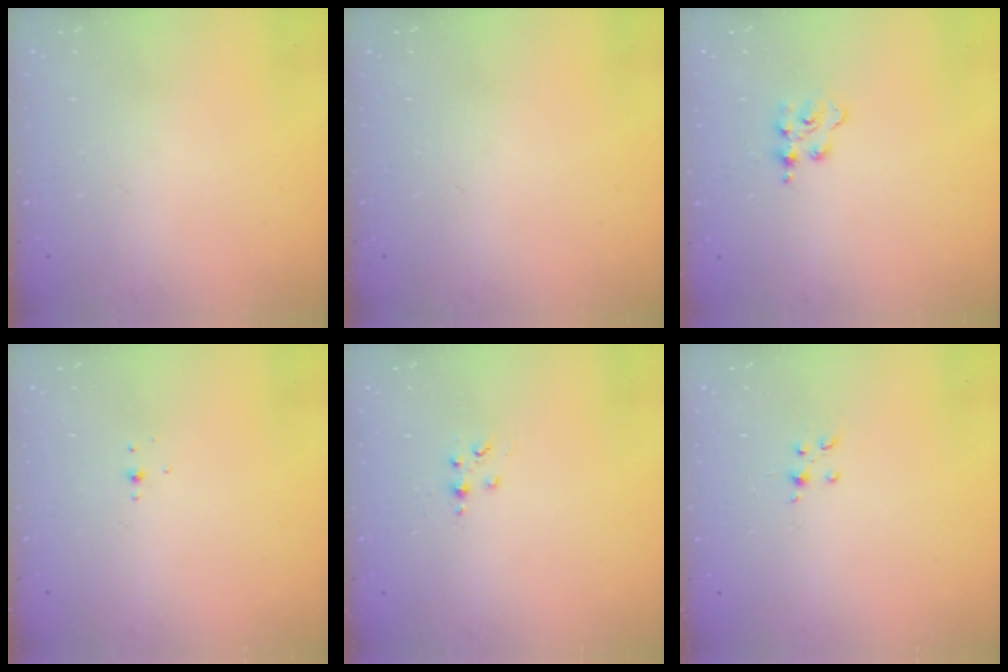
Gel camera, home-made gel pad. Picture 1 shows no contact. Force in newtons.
{"total": 0.0}
{"total": 2.1, "press": 2.1, "slide": 0.3}
{"total": 3.0, "press": 2.9, "slide": 0.8}
{"total": 3.3, "press": 3.2, "slide": 0.5}
{"total": 3.3, "press": 3.1, "slide": 1.1}